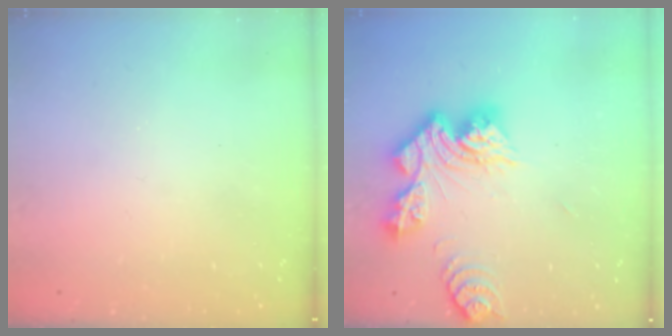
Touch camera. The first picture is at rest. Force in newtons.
{"total": 14.3, "press": 14.2, "slide": 1.5}